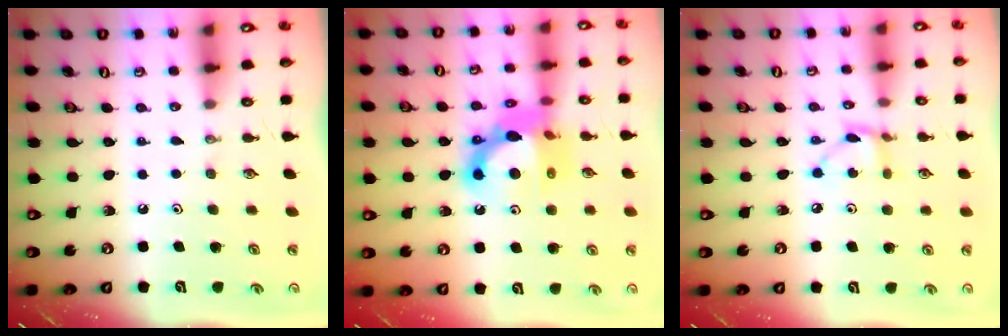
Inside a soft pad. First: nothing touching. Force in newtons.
{"total": 13.7, "press": 13.6, "slide": 1.2}
{"total": 4.5, "press": 4.5, "slide": 0.2}